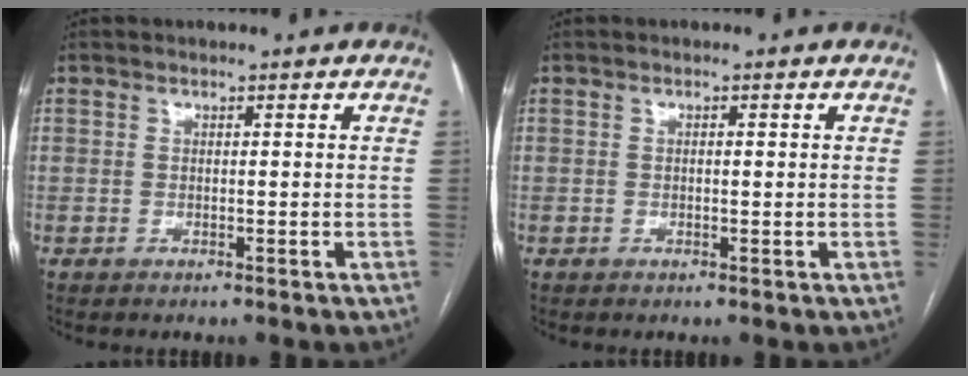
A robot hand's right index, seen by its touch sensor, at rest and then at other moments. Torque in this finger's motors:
{"motor_torque": [-0.73, 1.05, -0.08, -0.01]}